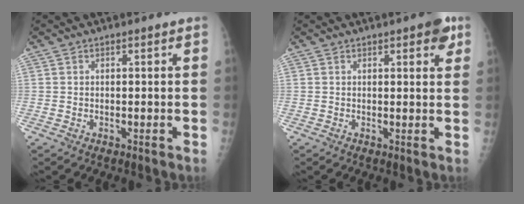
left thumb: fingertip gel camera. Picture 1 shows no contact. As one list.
[{"total": 4.4, "force": [2.4, 1.4, 3.5], "torque": [-0.031, -0.006, 0.023]}]